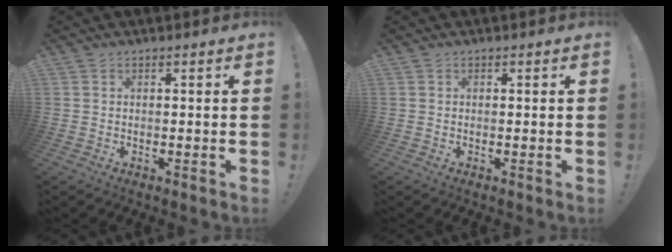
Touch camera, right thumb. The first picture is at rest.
{"total": 0.0}